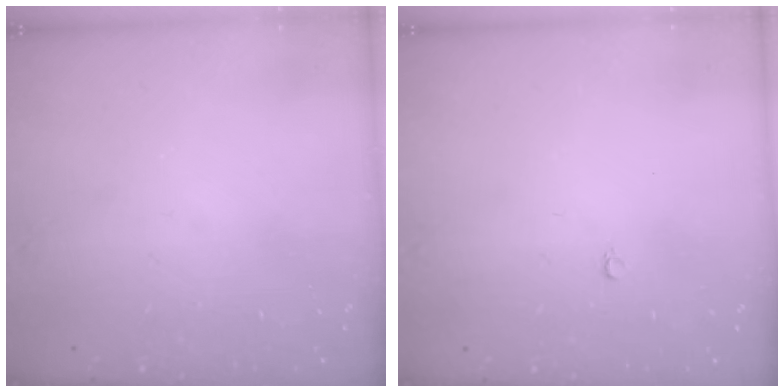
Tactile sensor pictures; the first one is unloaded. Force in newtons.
{"total": 2.4, "press": 2.4, "slide": 0.2}